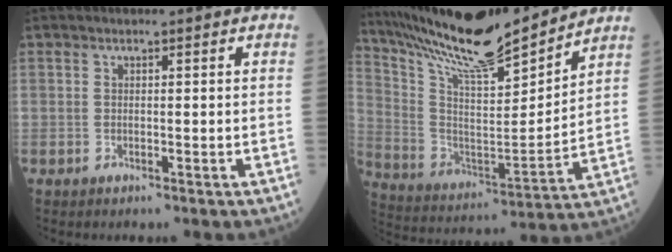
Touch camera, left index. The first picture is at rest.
{"total": 20.1, "force": [17.9, 1.7, 8.9], "torque": [-0.177, -0.008, 0.310]}